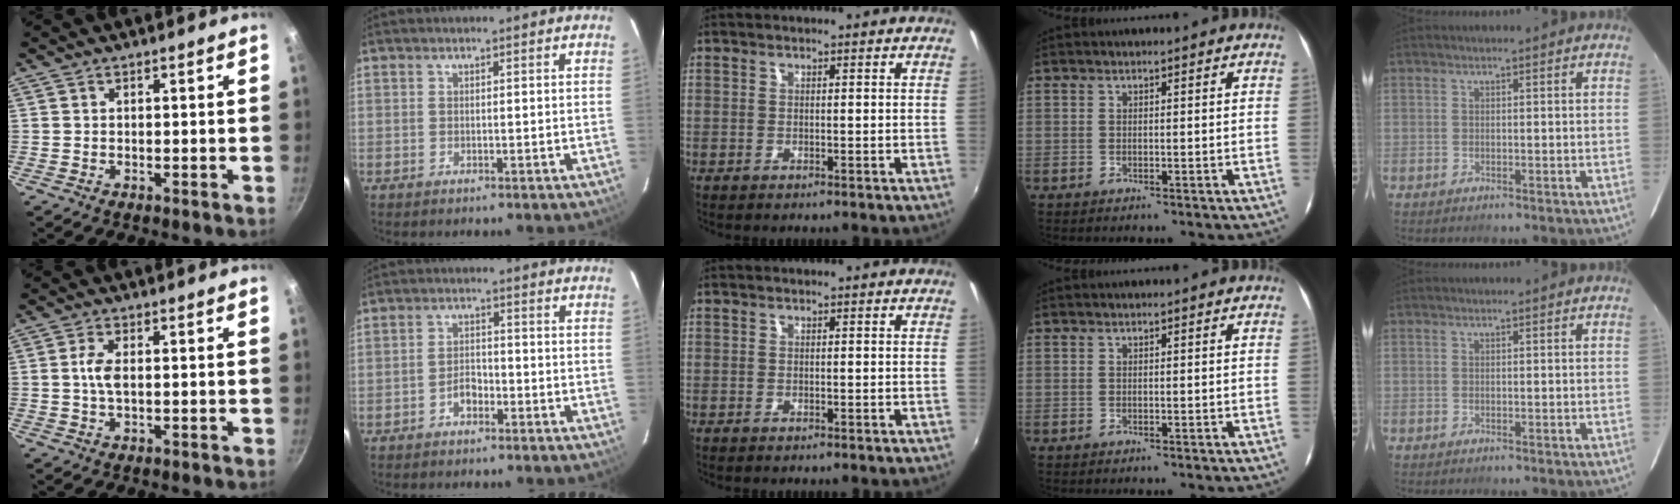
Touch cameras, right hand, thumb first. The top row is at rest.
{"thumb": {"total": 3.6, "force": [0.2, 1.6, 3.2], "torque": [-0.072, 0.005, 0.001]}, "index": {"total": 3.1, "force": [-1.9, 1.7, 1.7], "torque": [-0.035, 0.008, -0.032]}}